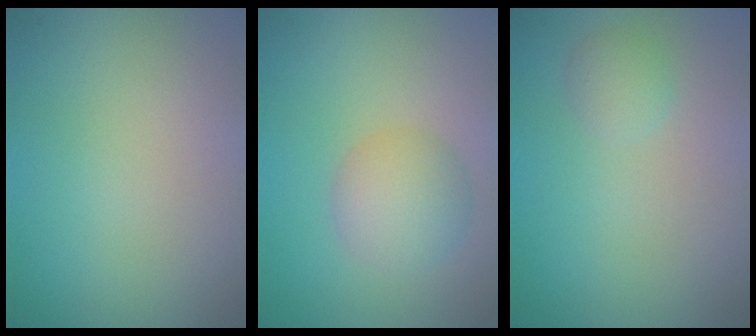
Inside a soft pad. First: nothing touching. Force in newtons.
{"total": 3.5, "press": 3.5, "slide": 0.1}
{"total": 1.3, "press": 1.3, "slide": 0.1}